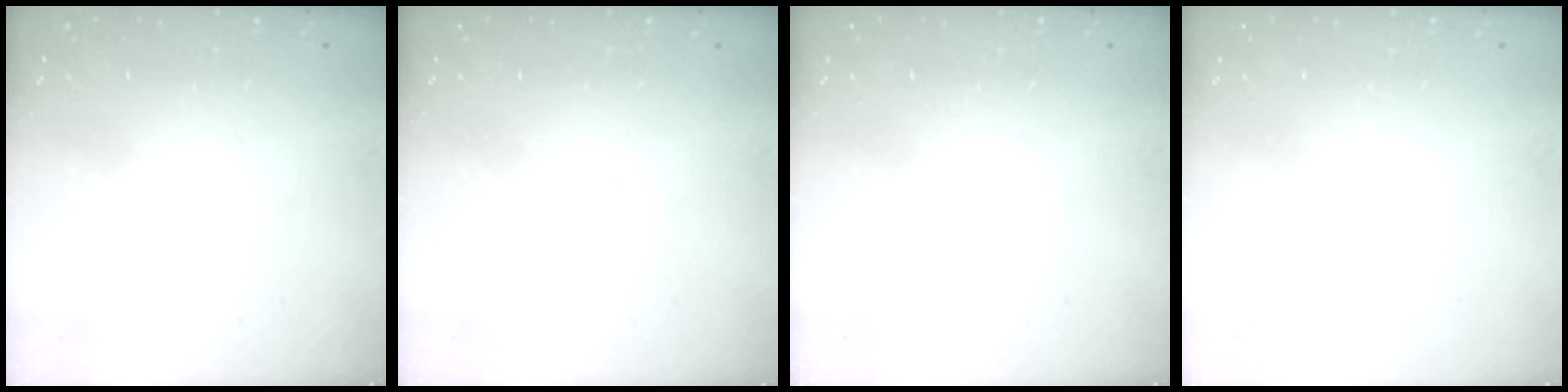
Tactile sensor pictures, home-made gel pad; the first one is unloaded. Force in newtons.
{"total": 0.0}
{"total": 0.0}
{"total": 0.0}